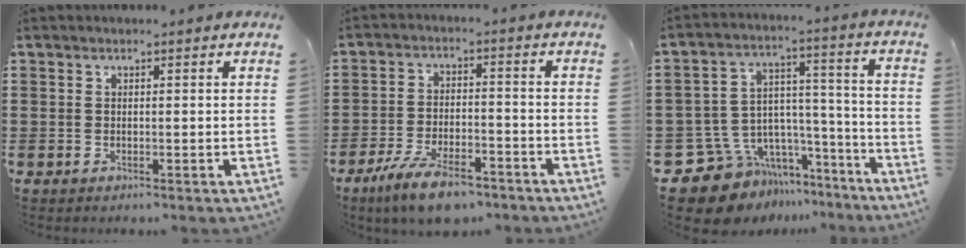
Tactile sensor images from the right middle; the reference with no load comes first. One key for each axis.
{"total": 8.3, "fx": -6.4, "fy": 2.2, "fz": 4.8, "tx": -0.104, "ty": 0.003, "tz": -0.120}
{"total": 11.4, "fx": -9.0, "fy": 6.6, "fz": 2.5, "tx": -0.072, "ty": 0.016, "tz": -0.165}